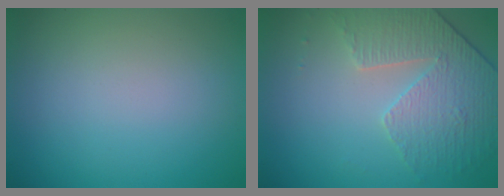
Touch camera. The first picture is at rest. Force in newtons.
{"total": 4.3, "press": 3.4, "slide": 2.6}